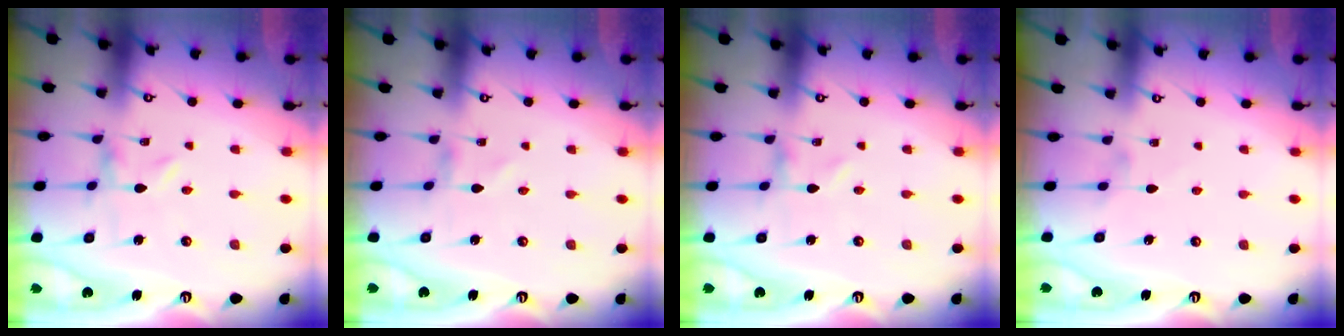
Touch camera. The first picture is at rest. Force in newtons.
{"total": 0.7, "press": 0.6, "slide": 0.1}
{"total": 0.0}
{"total": 1.4, "press": 1.4, "slide": 0.3}